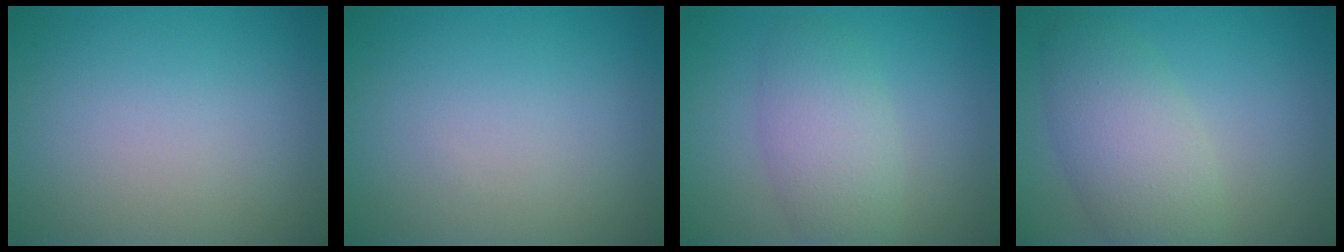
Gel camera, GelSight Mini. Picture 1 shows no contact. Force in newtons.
{"total": 0.0}
{"total": 4.2, "press": 4.2, "slide": 0.1}
{"total": 5.3, "press": 5.3, "slide": 0.3}